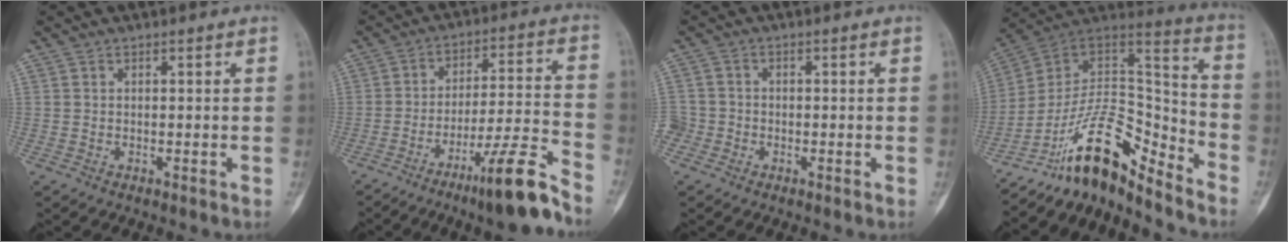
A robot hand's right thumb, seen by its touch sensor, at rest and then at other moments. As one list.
[{"total": 13.9, "force": [-9.9, 0.6, 9.8], "torque": [-0.155, 0.065, -0.162]}, {"total": 3.4, "force": [-1.5, 3.0, 0.5], "torque": [-0.002, 0.014, -0.034]}, {"total": 16.7, "force": [-13.2, 5.6, 8.5], "torque": [-0.108, 0.133, -0.236]}]